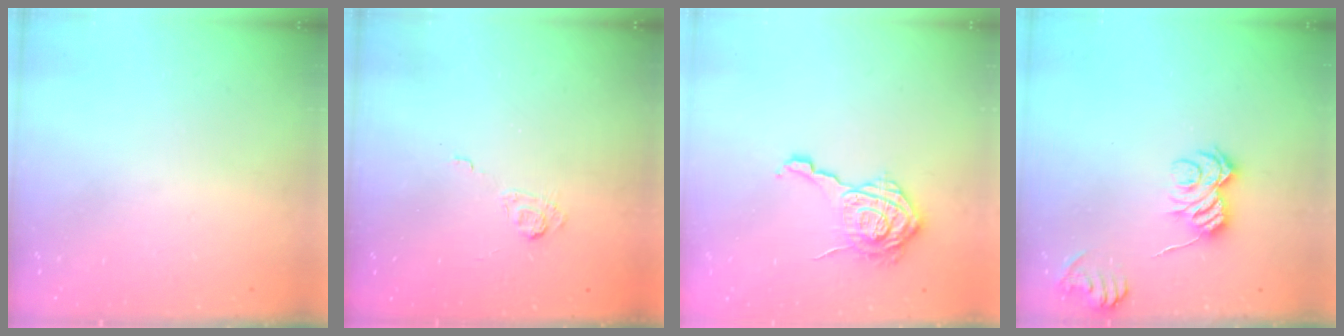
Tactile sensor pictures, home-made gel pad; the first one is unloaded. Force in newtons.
{"total": 2.8, "press": 2.4, "slide": 1.4}
{"total": 14.8, "press": 14.8, "slide": 1.0}
{"total": 8.2, "press": 8.2, "slide": 0.5}